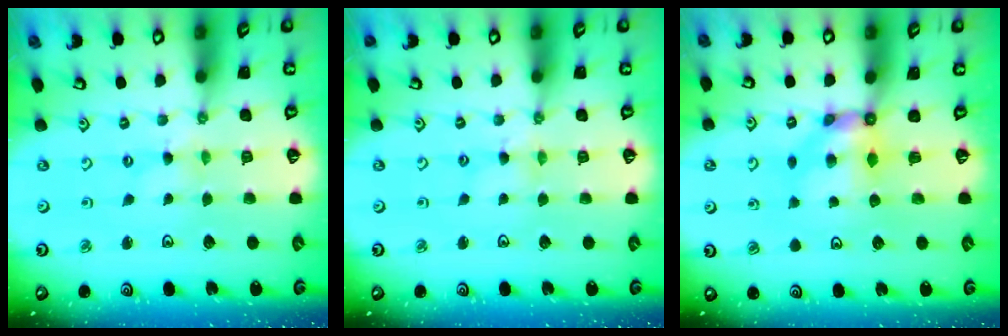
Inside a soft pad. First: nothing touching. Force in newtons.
{"total": 2.3, "press": 2.3, "slide": 0.3}
{"total": 6.3, "press": 6.3, "slide": 0.5}